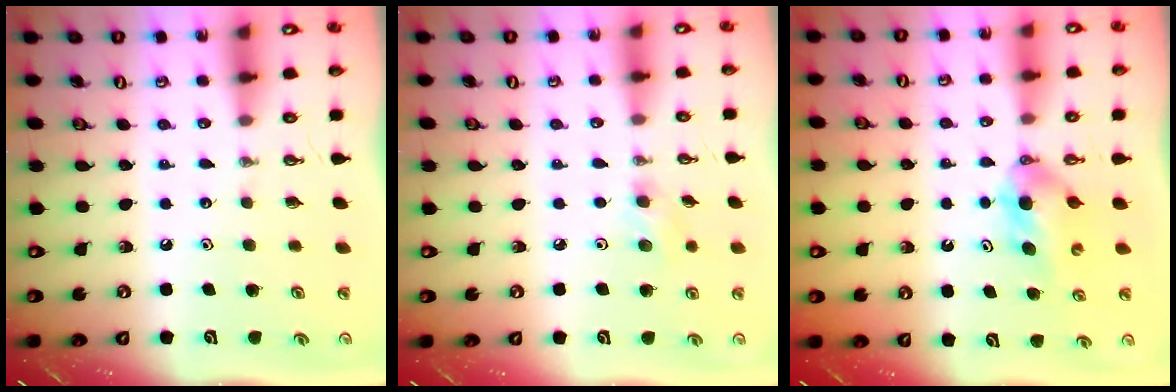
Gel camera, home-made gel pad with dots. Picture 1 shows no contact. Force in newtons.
{"total": 9.0, "press": 5.2, "slide": 7.4}
{"total": 5.2, "press": 5.1, "slide": 0.6}